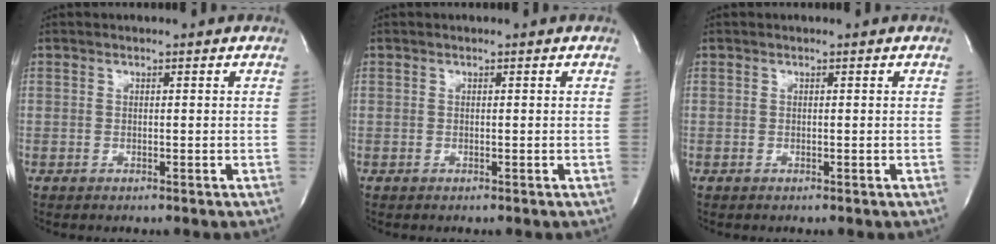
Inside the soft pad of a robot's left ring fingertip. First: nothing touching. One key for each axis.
{"total": 0.0}
{"total": 0.0}